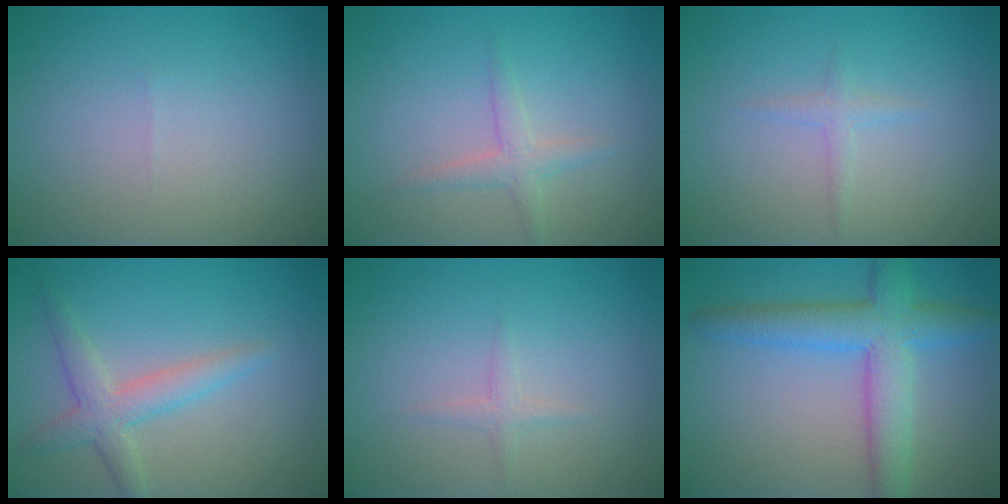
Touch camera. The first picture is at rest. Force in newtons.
{"total": 1.9, "press": 1.9, "slide": 0.1}
{"total": 1.1, "press": 1.1, "slide": 0.0}
{"total": 3.2, "press": 3.2, "slide": 0.1}
{"total": 0.9, "press": 0.9, "slide": 0.0}
{"total": 6.1, "press": 6.1, "slide": 0.2}